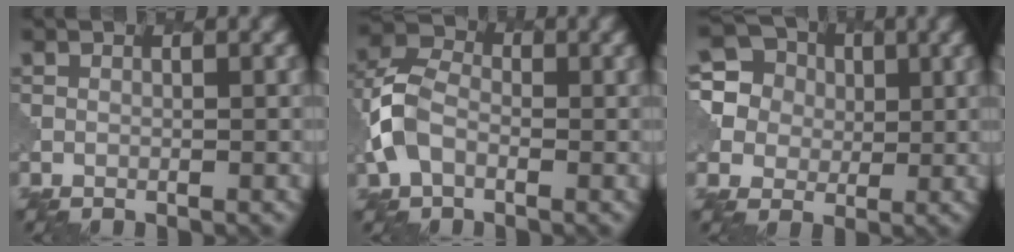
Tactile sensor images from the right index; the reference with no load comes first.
{"total": 4.7, "force": [-1.1, 3.4, 3.0], "torque": [-0.075, 0.008, -0.032]}
{"total": 8.0, "force": [2.5, 7.1, 2.6], "torque": [-0.077, 0.033, 0.038]}